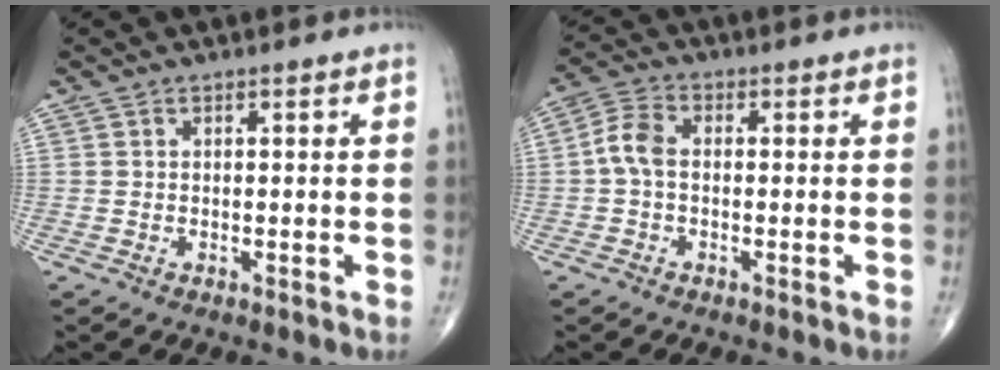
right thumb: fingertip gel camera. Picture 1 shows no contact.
{"total": 5.0, "force": [-0.4, 3.1, 3.9], "torque": [-0.080, 0.015, -0.019]}